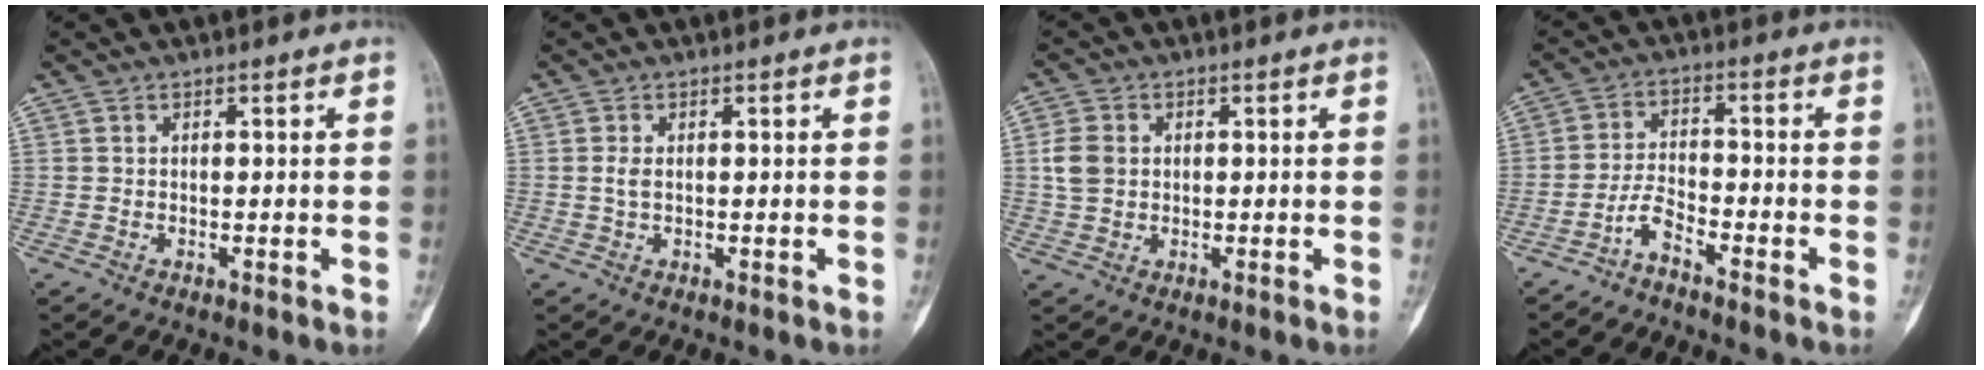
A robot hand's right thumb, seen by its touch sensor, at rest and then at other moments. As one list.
[{"total": 1.4, "force": [0.1, 0.7, 1.2], "torque": [-0.030, 0.000, 0.003]}, {"total": 4.6, "force": [0.4, 3.7, 2.8], "torque": [-0.056, 0.004, 0.006]}, {"total": 3.8, "force": [-3.1, 0.7, 2.0], "torque": [-0.044, 0.025, -0.064]}]